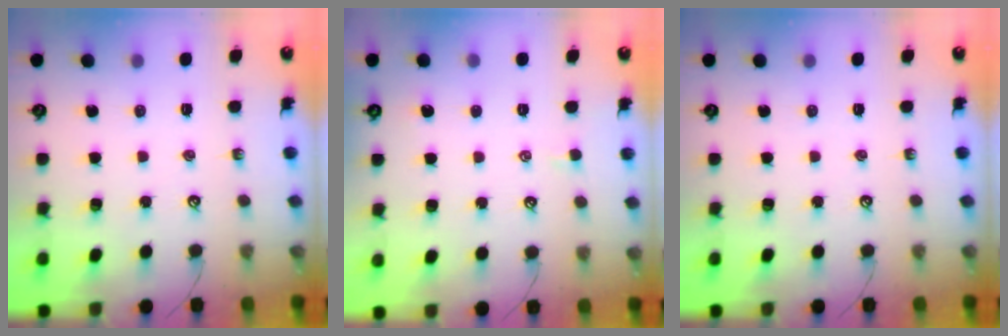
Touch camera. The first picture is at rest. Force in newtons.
{"total": 2.7, "press": 2.6, "slide": 0.3}
{"total": 0.0}